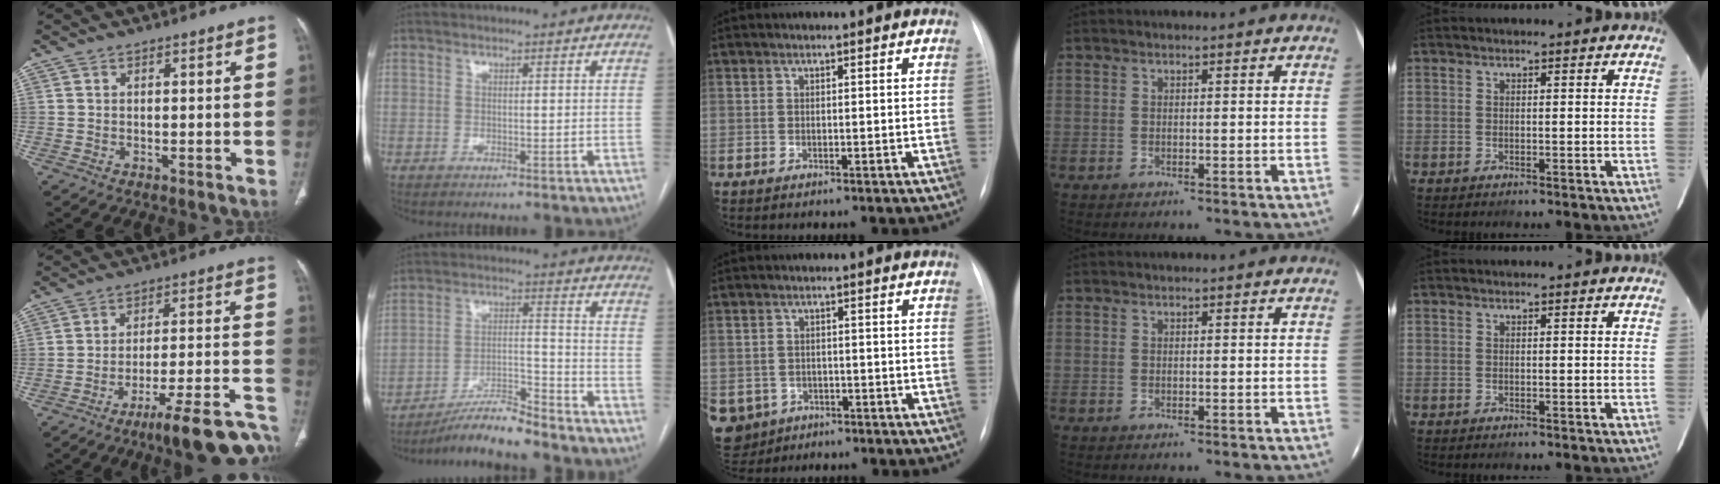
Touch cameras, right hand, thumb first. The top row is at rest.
{"thumb": {"total": 18.7, "force": [-12.3, 3.4, 13.6], "torque": [-0.144, 0.086, -0.179]}, "index": {"total": 9.0, "force": [-8.2, 0.3, 3.6], "torque": [-0.057, 0.001, -0.144]}, "middle": {"total": 9.0, "force": [-4.2, 7.8, 1.9], "torque": [-0.069, 0.003, -0.053]}}